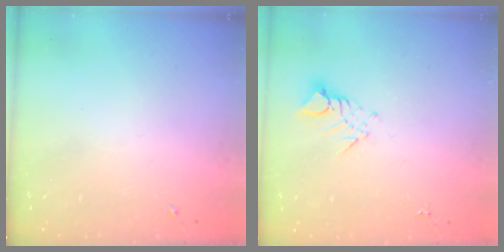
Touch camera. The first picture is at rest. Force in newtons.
{"total": 3.8, "press": 3.8, "slide": 0.2}